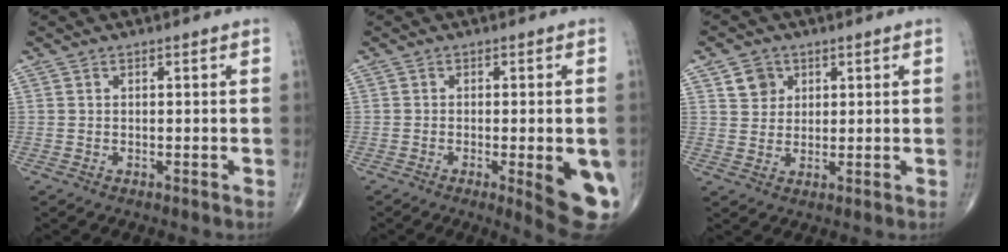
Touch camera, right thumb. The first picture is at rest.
{"total": 11.0, "force": [-2.8, 2.6, 10.3], "torque": [-0.118, -0.016, -0.030]}
{"total": 4.4, "force": [2.0, 3.8, 1.2], "torque": [0.000, -0.009, 0.035]}